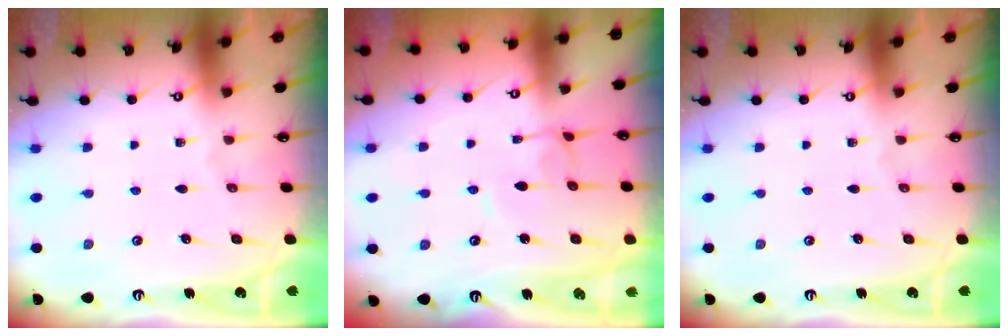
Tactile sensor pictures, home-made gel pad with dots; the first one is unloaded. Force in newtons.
{"total": 1.9, "press": 1.9, "slide": 0.3}
{"total": 0.0}